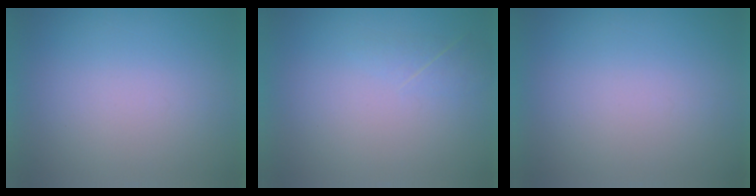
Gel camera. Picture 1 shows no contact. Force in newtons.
{"total": 1.9}
{"total": 0.0}